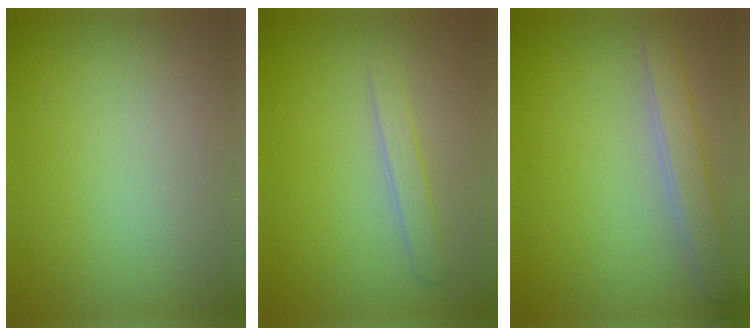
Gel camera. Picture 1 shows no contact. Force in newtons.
{"total": 1.4, "press": 1.4, "slide": 0.1}
{"total": 2.6, "press": 2.6, "slide": 0.2}